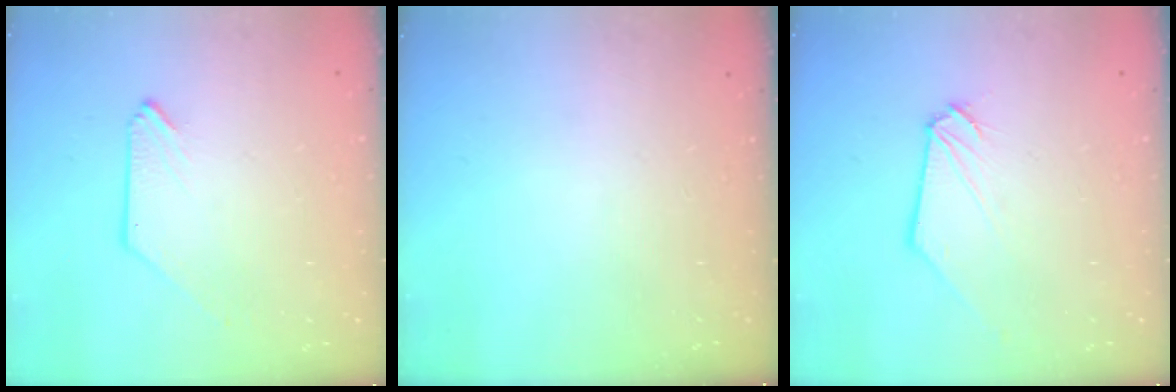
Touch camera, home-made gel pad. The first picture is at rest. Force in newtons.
{"total": 0.0}
{"total": 0.9, "press": 0.9, "slide": 0.2}